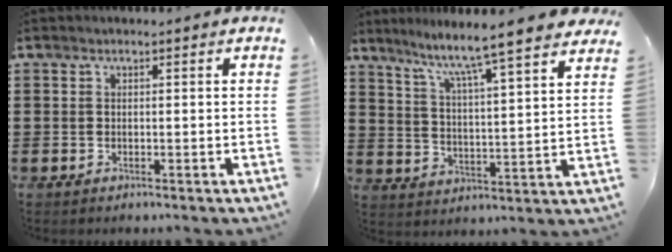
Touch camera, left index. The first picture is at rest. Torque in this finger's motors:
{"motor_torque": [1.09, -1.05, 0.81, 0.21]}